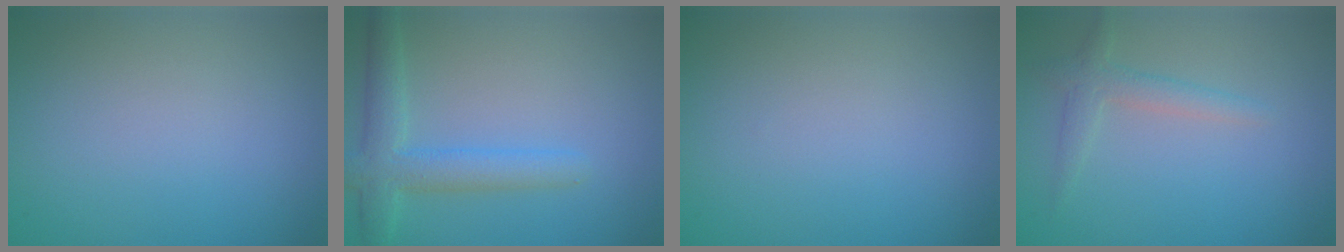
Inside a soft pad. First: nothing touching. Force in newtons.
{"total": 3.8, "press": 3.8, "slide": 0.0}
{"total": 0.0}
{"total": 2.0, "press": 2.0, "slide": 0.2}